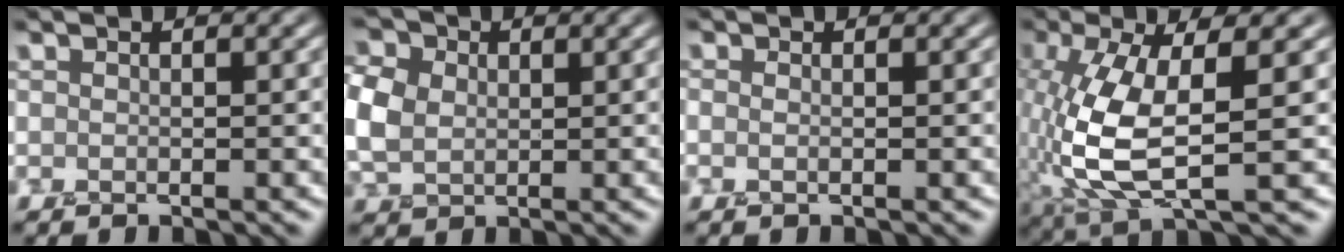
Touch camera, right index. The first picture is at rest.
{"total": 5.5, "force": [0.8, 4.3, 3.3], "torque": [-0.102, 0.015, 0.015]}
{"total": 0.6, "force": [-0.1, 0.3, 0.6], "torque": [-0.015, -0.007, -0.006]}
{"total": 9.1, "force": [-0.2, 3.1, 8.6], "torque": [-0.197, -0.007, -0.002]}